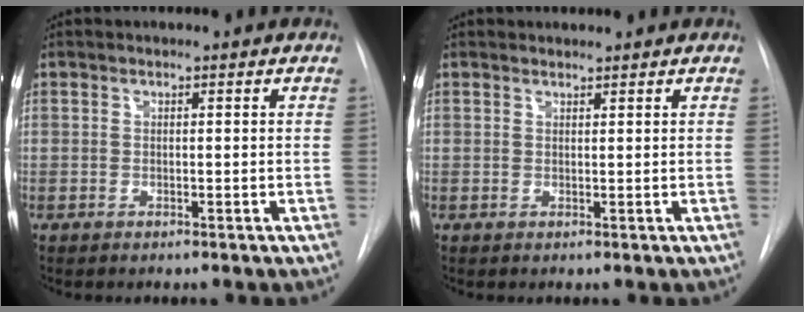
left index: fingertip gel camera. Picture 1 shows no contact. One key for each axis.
{"total": 1.2, "fx": 1.2, "fy": 0.1, "fz": -0.1, "tx": -0.006, "ty": 0.008, "tz": 0.024}